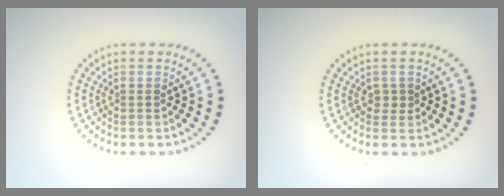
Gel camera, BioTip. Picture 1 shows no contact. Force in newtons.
{"total": 1.0, "press": 0.9, "slide": 0.3}